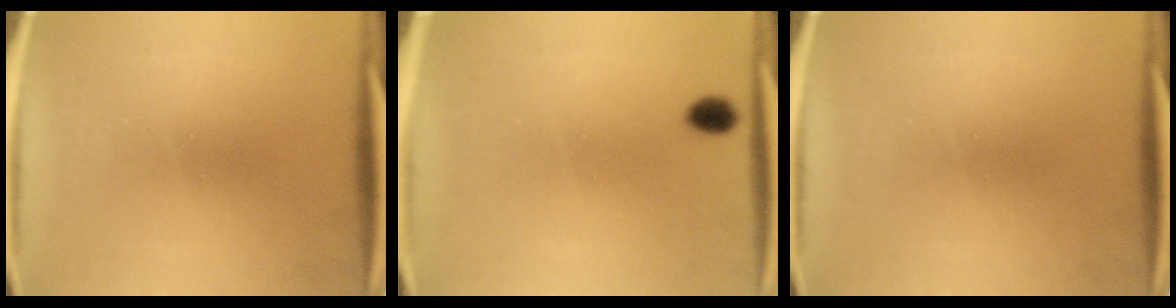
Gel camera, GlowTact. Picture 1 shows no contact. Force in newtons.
{"total": 1.7}
{"total": 0.0}